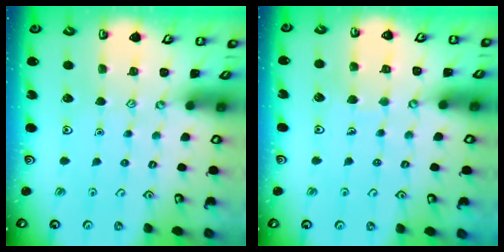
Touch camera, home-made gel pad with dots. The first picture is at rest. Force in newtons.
{"total": 3.3, "press": 3.3, "slide": 0.2}